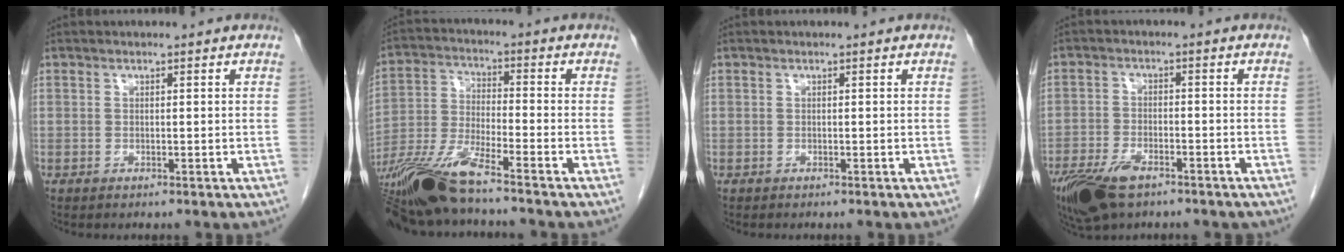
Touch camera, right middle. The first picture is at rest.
{"total": 12.6, "force": [-9.9, 0.4, 7.8], "torque": [-0.159, -0.020, -0.187]}
{"total": 0.0}
{"total": 10.4, "force": [-7.1, 4.3, 6.4], "torque": [-0.125, -0.012, -0.116]}